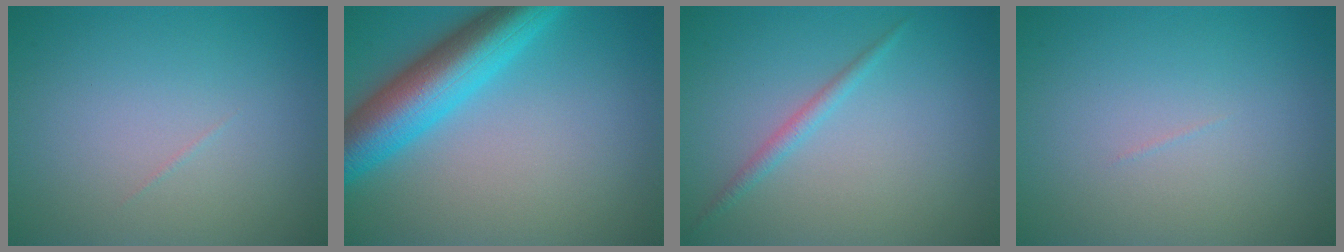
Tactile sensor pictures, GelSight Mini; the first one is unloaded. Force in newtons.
{"total": 8.2, "press": 8.2, "slide": 0.3}
{"total": 1.3, "press": 1.3, "slide": 0.0}
{"total": 0.0}